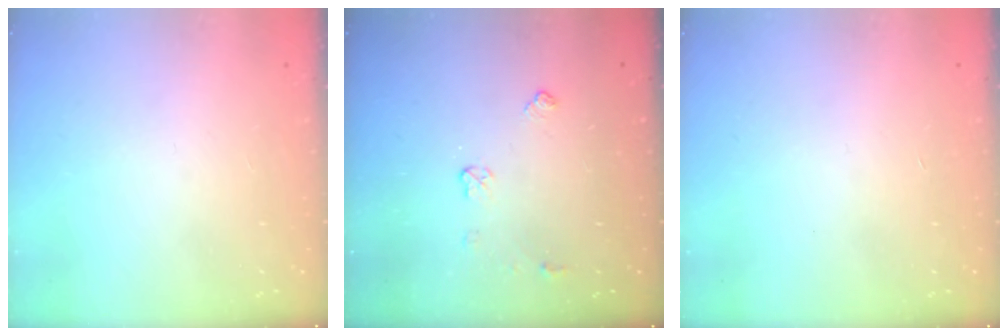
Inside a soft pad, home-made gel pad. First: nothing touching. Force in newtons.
{"total": 4.6, "press": 4.6, "slide": 0.7}
{"total": 0.0}